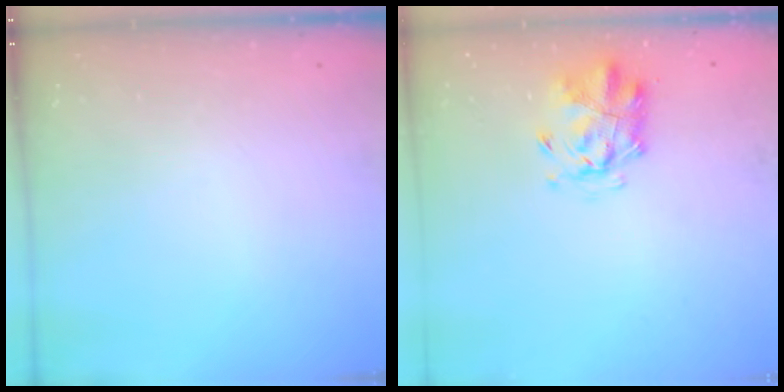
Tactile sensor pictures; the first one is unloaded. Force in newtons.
{"total": 2.9, "press": 2.9, "slide": 0.7}